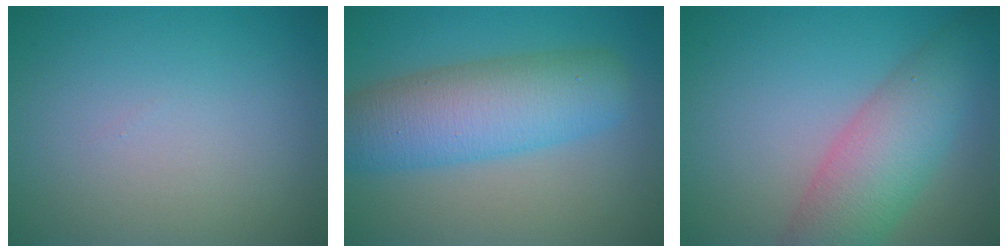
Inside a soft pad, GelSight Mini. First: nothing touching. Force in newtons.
{"total": 7.7, "press": 7.7, "slide": 0.2}
{"total": 6.4, "press": 6.4, "slide": 0.2}